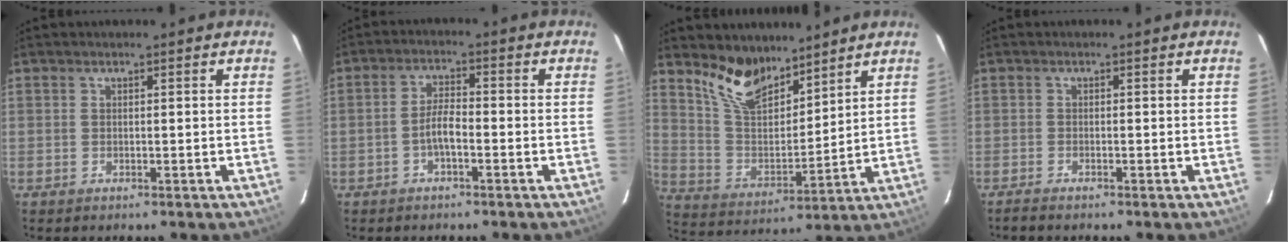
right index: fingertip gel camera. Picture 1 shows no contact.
{"total": 3.5, "force": [-1.7, 0.9, 2.9], "torque": [-0.060, 0.010, -0.033]}
{"total": 12.2, "force": [9.5, 5.1, 5.7], "torque": [-0.117, 0.005, 0.187]}
{"total": 1.4, "force": [-1.3, 0.1, 0.6], "torque": [-0.019, -0.002, -0.025]}